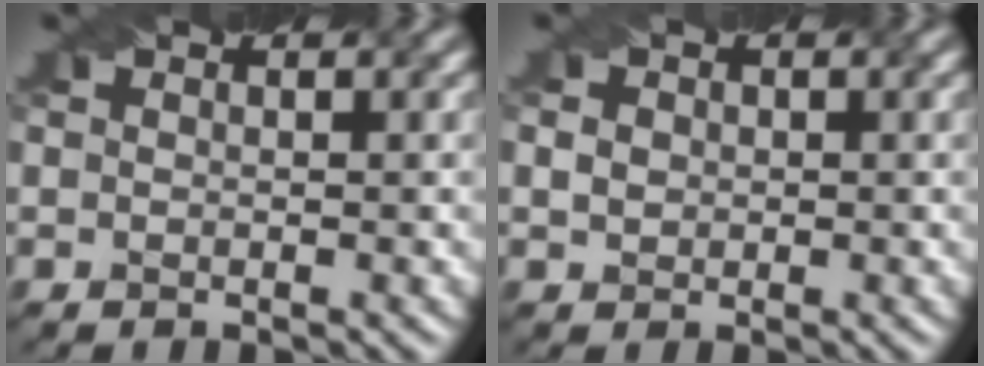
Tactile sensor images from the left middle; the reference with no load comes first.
{"total": 1.3, "force": [-0.1, 1.1, 0.6], "torque": [-0.013, 0.003, -0.001]}